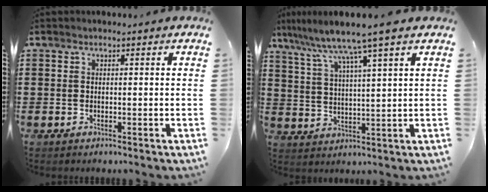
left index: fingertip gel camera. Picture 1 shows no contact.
{"total": 7.1, "force": [5.7, -1.0, 4.1], "torque": [-0.102, -0.033, 0.091]}